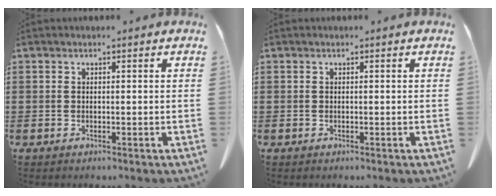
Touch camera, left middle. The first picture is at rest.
{"total": 0.0}